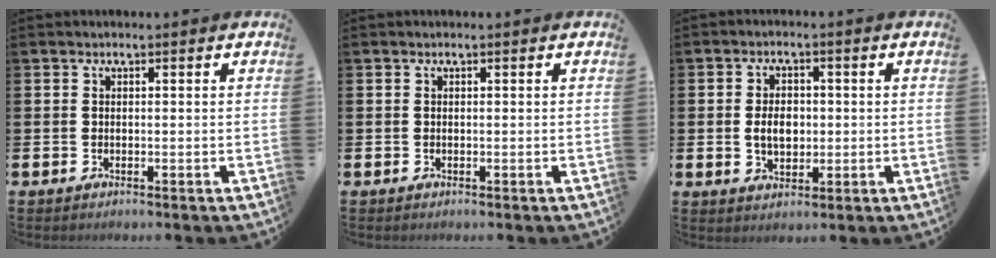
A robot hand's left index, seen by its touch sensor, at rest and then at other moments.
{"total": 0.0}
{"total": 4.1, "force": [0.0, 2.8, 2.9], "torque": [-0.037, 0.002, -0.007]}